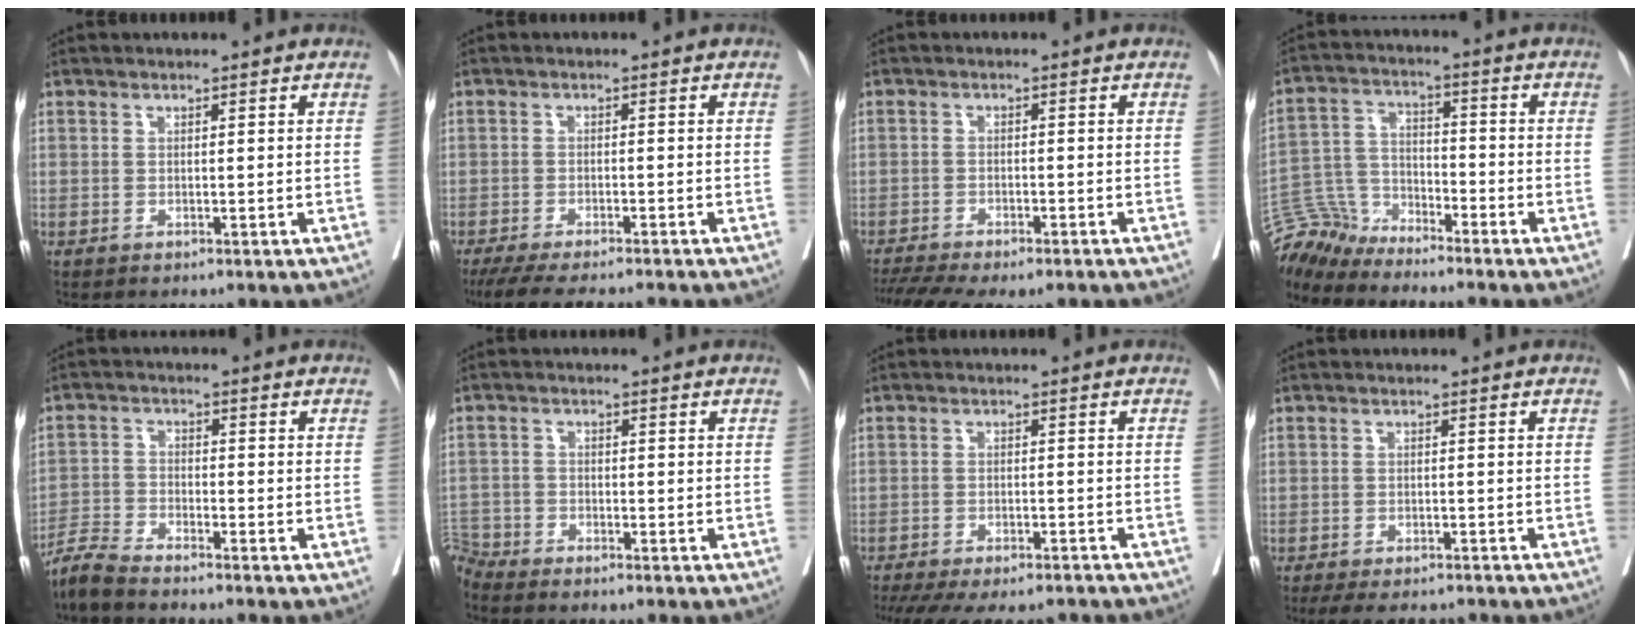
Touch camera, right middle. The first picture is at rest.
{"total": 11.1, "force": [-9.8, 0.9, 5.2], "torque": [-0.066, -0.018, -0.142]}
{"total": 12.4, "force": [-10.4, 2.8, 6.2], "torque": [-0.121, -0.006, -0.149]}
{"total": 6.7, "force": [-6.5, 0.8, -1.3], "torque": [0.019, 0.015, -0.133]}
{"total": 4.3, "force": [-4.2, -0.4, 1.0], "torque": [-0.020, -0.020, -0.088]}
{"total": 3.8, "force": [-3.7, 0.2, -0.8], "torque": [0.019, -0.009, -0.074]}
{"total": 16.6, "force": [-14.4, 4.4, 7.1], "torque": [-0.158, -0.022, -0.191]}
{"total": 8.5, "force": [-7.5, 2.4, 3.2], "torque": [-0.042, -0.009, -0.102]}